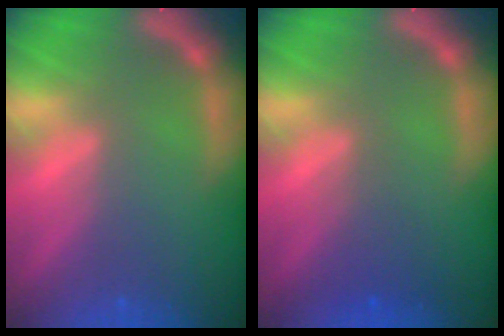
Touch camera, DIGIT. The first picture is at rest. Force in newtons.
{"total": 2.0}